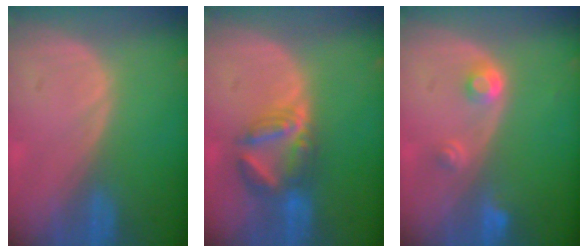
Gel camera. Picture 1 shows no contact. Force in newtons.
{"total": 6.2, "press": 6.2, "slide": 0.7}
{"total": 2.9, "press": 2.7, "slide": 1.0}